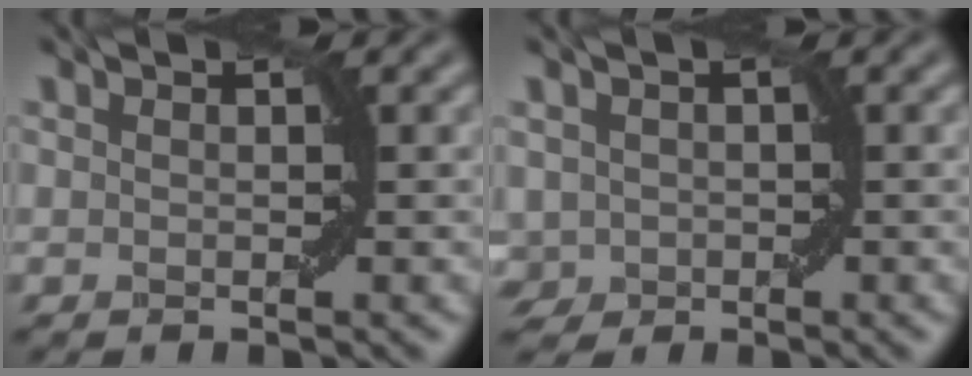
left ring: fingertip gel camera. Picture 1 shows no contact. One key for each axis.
{"total": 2.3, "fx": -0.5, "fy": 2.0, "fz": 1.0, "tx": -0.020, "ty": -0.003, "tz": -0.009}